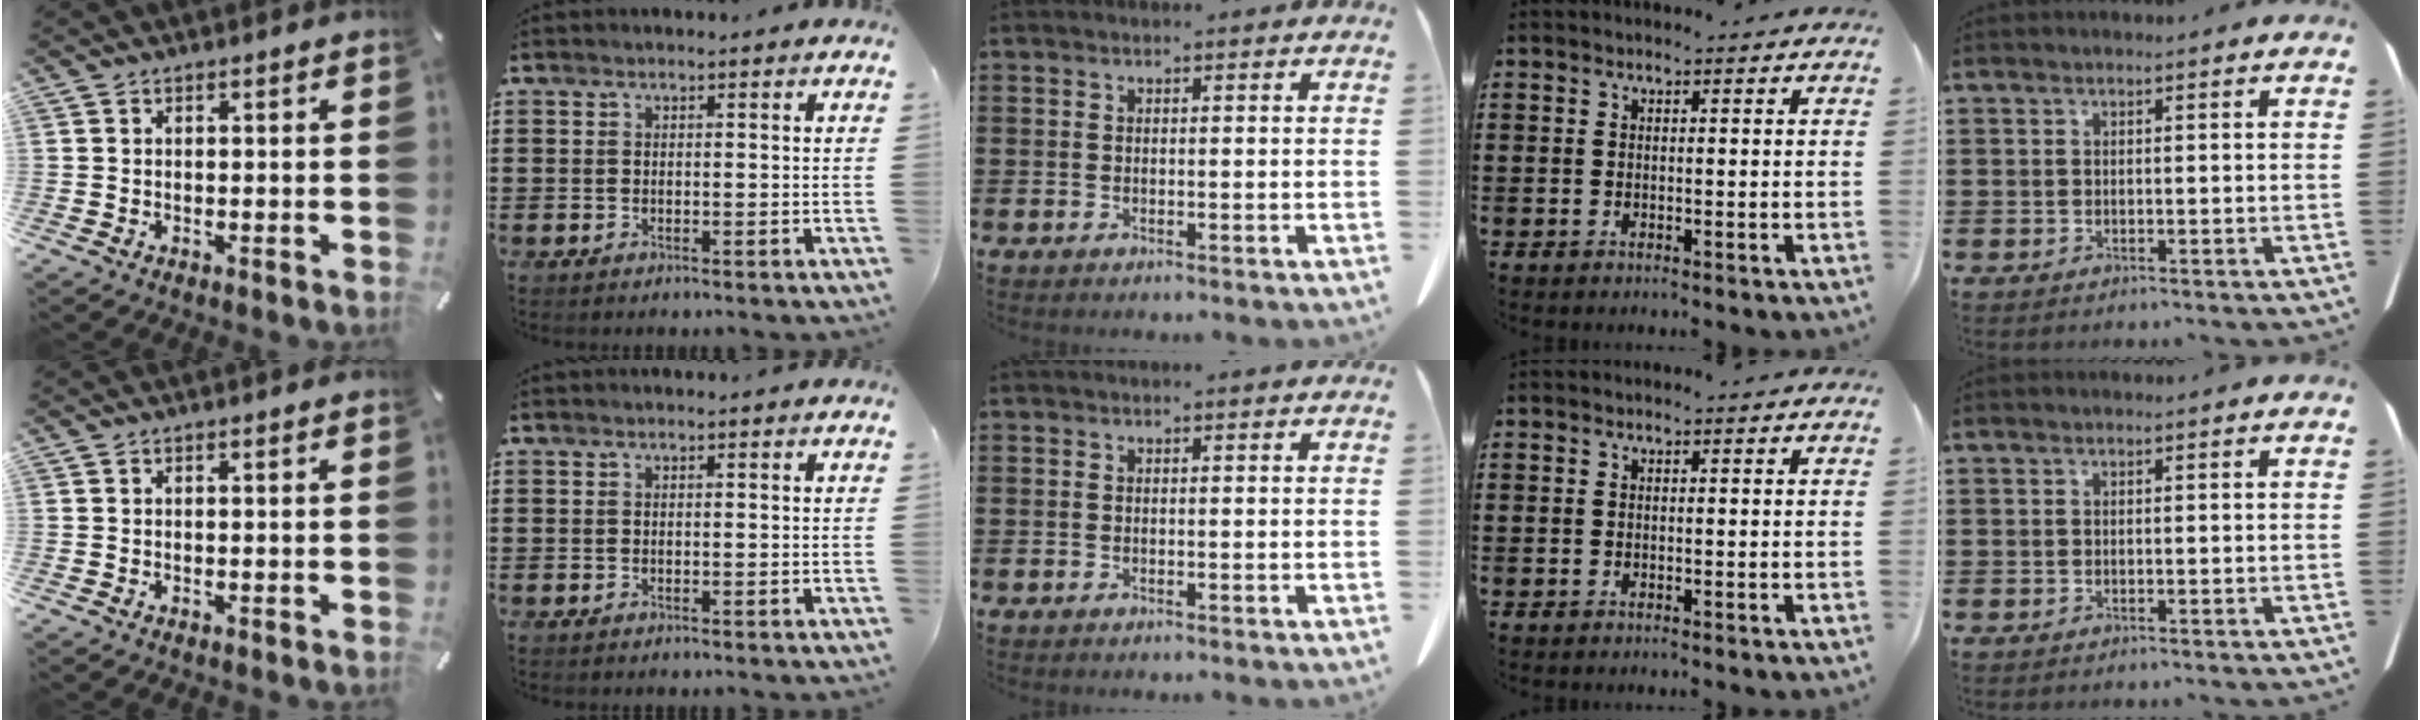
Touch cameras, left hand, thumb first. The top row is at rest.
{}